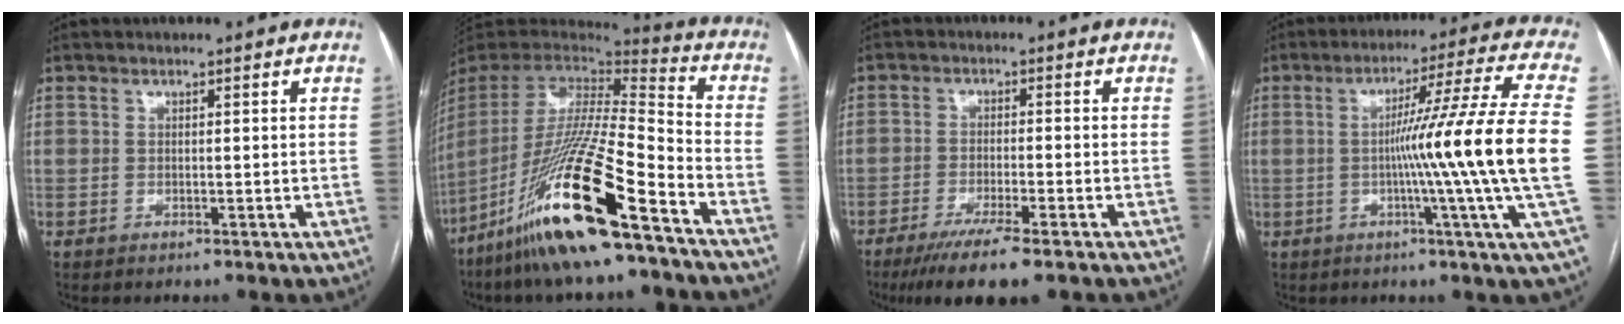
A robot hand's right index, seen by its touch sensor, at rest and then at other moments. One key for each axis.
{"total": 24.3, "fx": -15.0, "fy": 1.3, "fz": 19.1, "tx": -0.395, "ty": -0.057, "tz": -0.284}
{"total": 7.7, "fx": -5.4, "fy": 0.5, "fz": 5.5, "tx": -0.090, "ty": -0.017, "tz": -0.088}
{"total": 17.5, "fx": -1.5, "fy": -3.4, "fz": 17.1, "tx": -0.254, "ty": -0.013, "tz": -0.037}